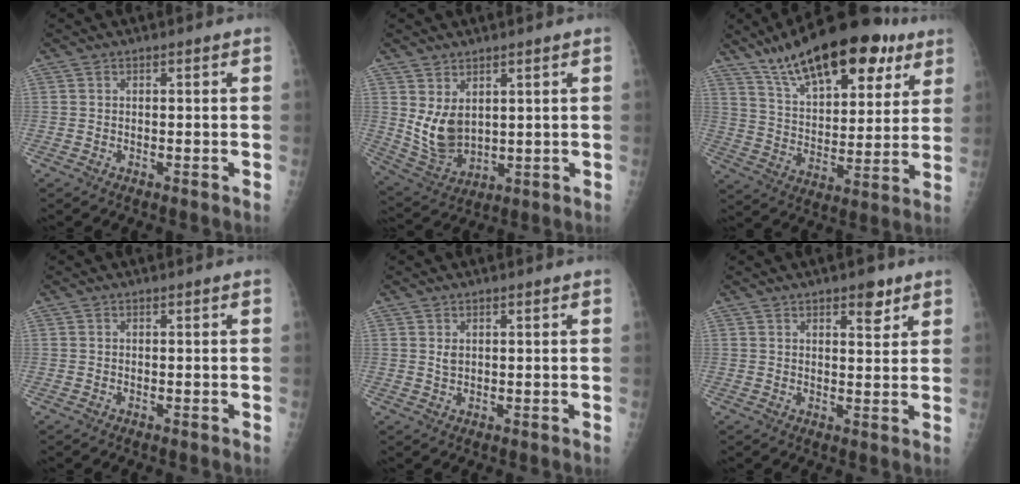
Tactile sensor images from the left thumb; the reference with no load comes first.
{"total": 8.5, "force": [2.5, 5.4, 6.0], "torque": [-0.099, -0.027, 0.070]}
{"total": 23.3, "force": [14.7, 10.0, 15.1], "torque": [-0.204, -0.037, 0.239]}
{"total": 0.0}
{"total": 1.8, "force": [0.8, 1.0, 1.3], "torque": [-0.021, -0.004, 0.020]}
{"total": 4.9, "force": [3.1, 2.0, 3.2], "torque": [-0.027, -0.016, 0.041]}